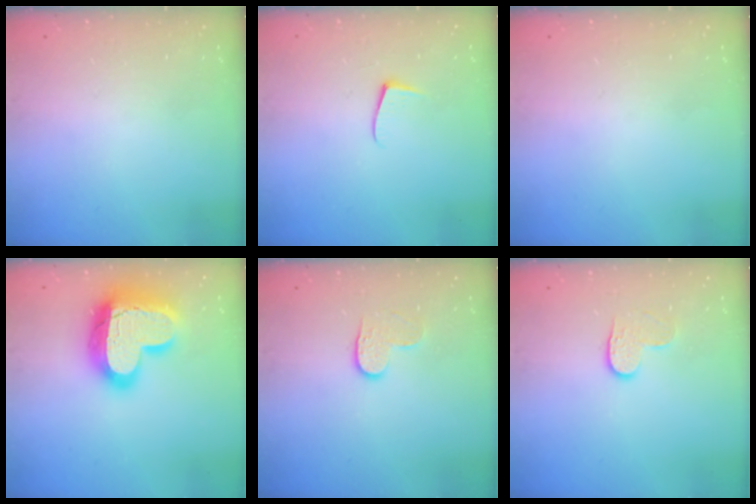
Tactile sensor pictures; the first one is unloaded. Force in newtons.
{"total": 4.7, "press": 4.6, "slide": 0.5}
{"total": 0.0}
{"total": 23.6, "press": 23.5, "slide": 2.0}
{"total": 4.7, "press": 4.7, "slide": 0.4}
{"total": 4.7, "press": 4.7, "slide": 0.4}